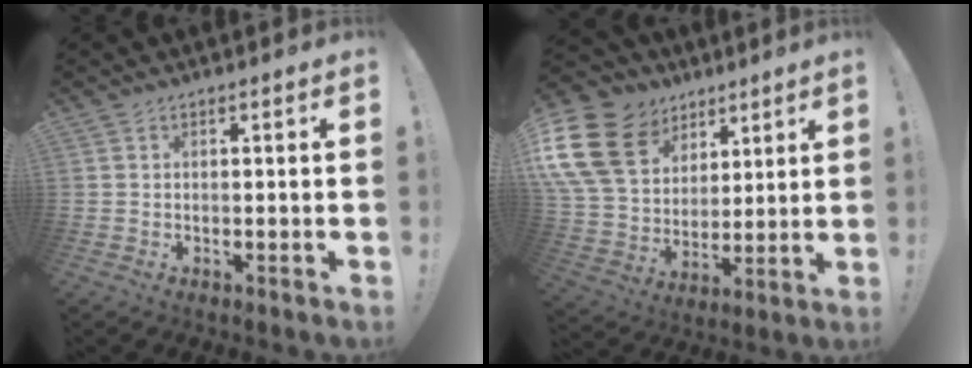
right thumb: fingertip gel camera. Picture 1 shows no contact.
{"total": 20.0, "force": [9.0, 14.5, 10.4], "torque": [-0.203, -0.044, 0.185]}